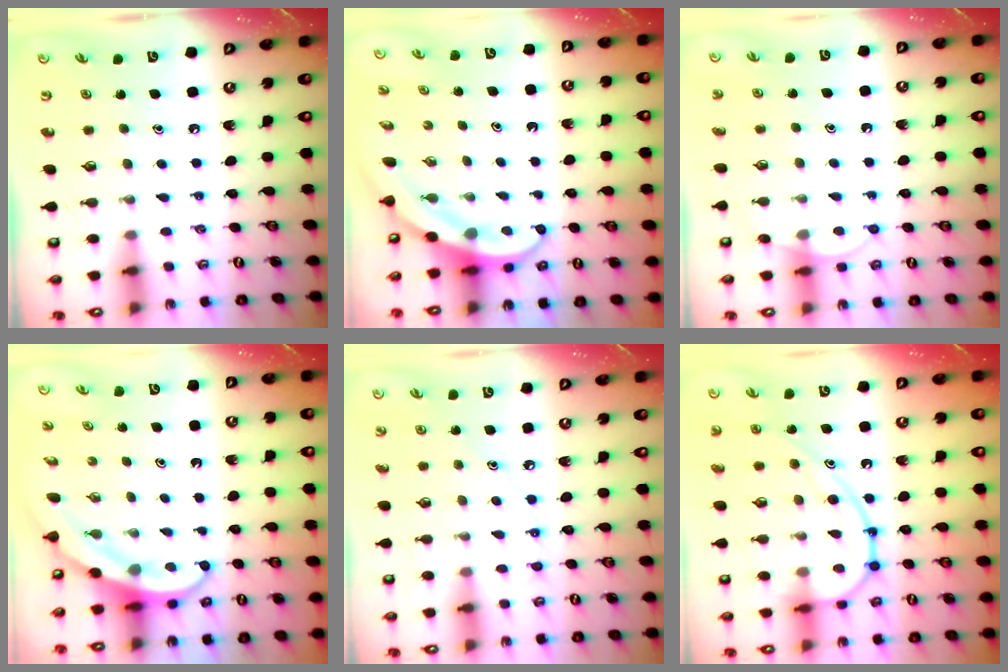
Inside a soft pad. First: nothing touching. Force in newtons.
{"total": 4.0, "press": 4.0, "slide": 0.3}
{"total": 5.7, "press": 5.7, "slide": 0.5}
{"total": 4.1, "press": 4.1, "slide": 0.3}
{"total": 4.8, "press": 4.8, "slide": 0.6}
{"total": 13.7, "press": 13.6, "slide": 0.8}